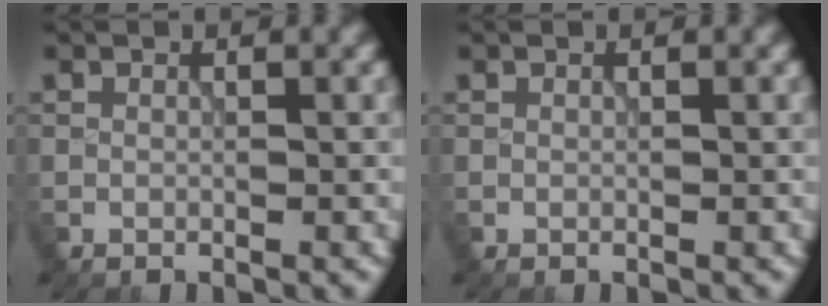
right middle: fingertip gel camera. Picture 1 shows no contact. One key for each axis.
{"total": 0.0}